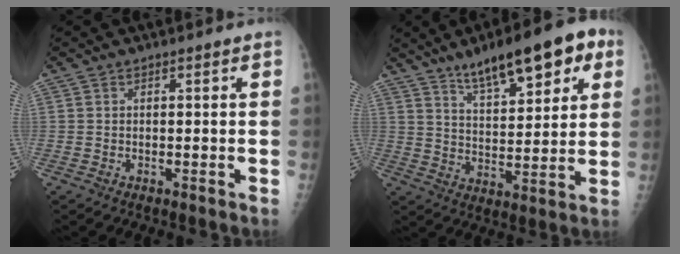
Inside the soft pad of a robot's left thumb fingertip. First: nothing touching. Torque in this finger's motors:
{"motor_torque": [0.52, 0.48, 0.38, -0.23, 0.08]}